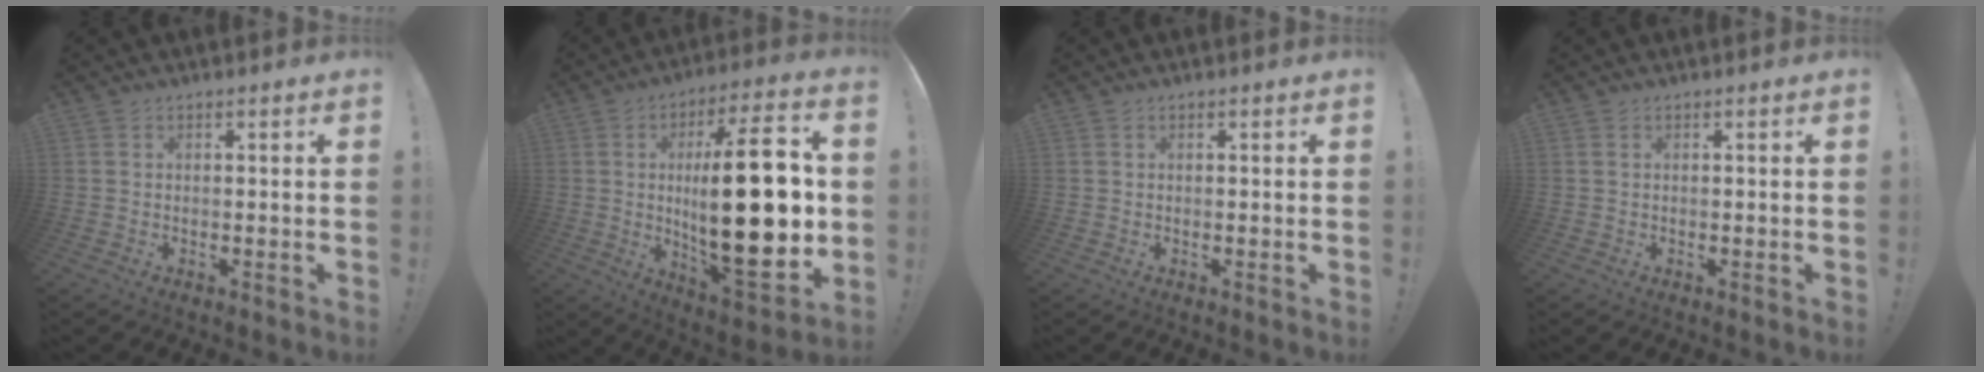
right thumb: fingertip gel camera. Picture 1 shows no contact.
{"total": 29.7, "force": [1.1, 10.4, 27.7], "torque": [-0.446, -0.016, 0.019]}
{"total": 0.0}
{"total": 0.0}